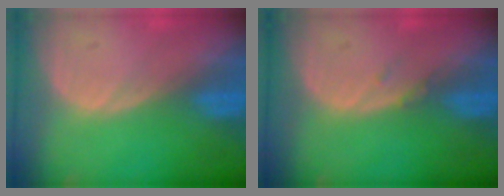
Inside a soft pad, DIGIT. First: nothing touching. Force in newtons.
{"total": 0.8, "press": 0.8, "slide": 0.1}